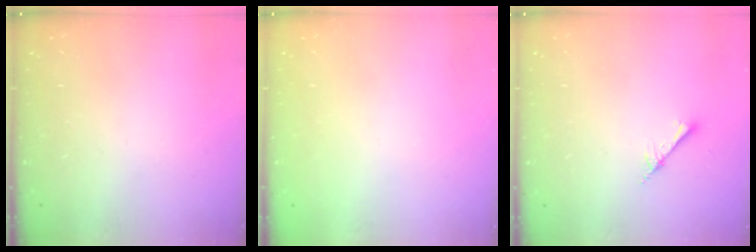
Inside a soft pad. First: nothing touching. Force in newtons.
{"total": 1.3, "press": 1.3, "slide": 0.2}
{"total": 2.5, "press": 2.5, "slide": 0.2}